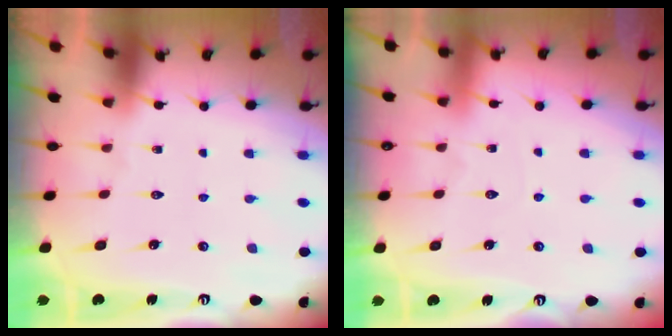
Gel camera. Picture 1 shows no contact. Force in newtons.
{"total": 2.7, "press": 2.7, "slide": 0.3}